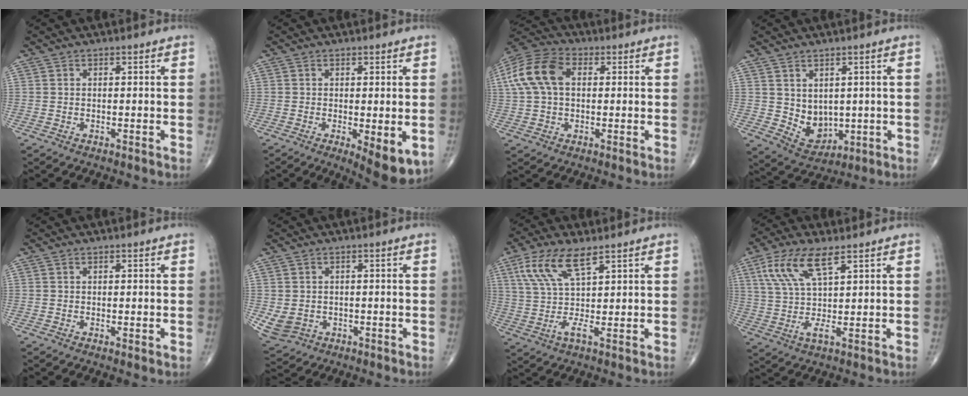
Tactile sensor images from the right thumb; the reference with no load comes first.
{"total": 7.5, "force": [-1.9, 2.3, 6.9], "torque": [-0.093, -0.023, -0.026]}
{"total": 12.6, "force": [2.3, 8.1, 9.3], "torque": [-0.195, 0.031, 0.037]}
{"total": 6.5, "force": [0.8, 5.1, 4.0], "torque": [-0.039, -0.021, 0.038]}
{"total": 1.0, "force": [0.1, 0.2, 1.0], "torque": [-0.013, -0.004, 0.001]}
{"total": 4.9, "force": [-0.8, 4.2, 2.4], "torque": [-0.047, 0.001, 0.001]}
{"total": 9.1, "force": [4.8, 2.6, 7.3], "torque": [-0.159, -0.001, 0.099]}
{"total": 10.2, "force": [5.0, 3.0, 8.4], "torque": [-0.181, -0.004, 0.103]}